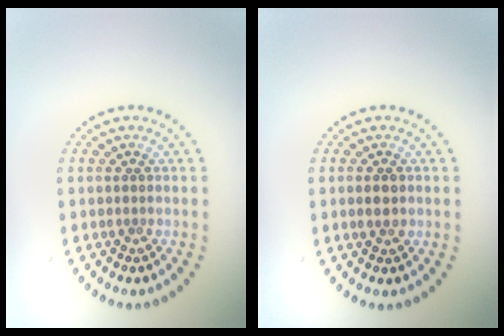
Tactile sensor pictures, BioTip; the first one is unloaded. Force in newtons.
{"total": 1.0, "press": 1.0, "slide": 0.0}